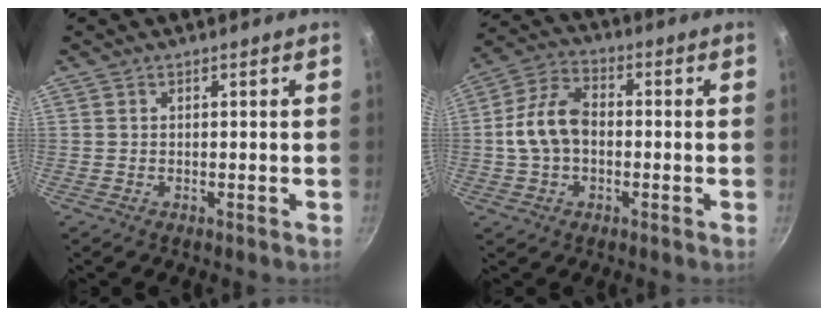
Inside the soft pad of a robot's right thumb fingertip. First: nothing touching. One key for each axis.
{"total": 10.2, "fx": -0.7, "fy": 7.0, "fz": 7.4, "tx": -0.128, "ty": 0.032, "tz": -0.024}